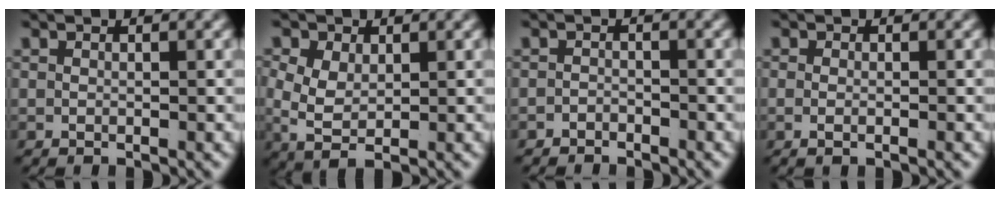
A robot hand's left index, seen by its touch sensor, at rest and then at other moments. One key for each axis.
{"total": 5.7, "fx": -0.3, "fy": 4.4, "fz": 3.7, "tx": -0.099, "ty": -0.028, "tz": 0.010}
{"total": 1.7, "fx": -1.7, "fy": 0.1, "fz": -0.3, "tx": 0.008, "ty": -0.013, "tz": -0.023}
{"total": 1.0, "fx": -0.5, "fy": 0.0, "fz": 0.8, "tx": -0.020, "ty": -0.007, "tz": -0.006}